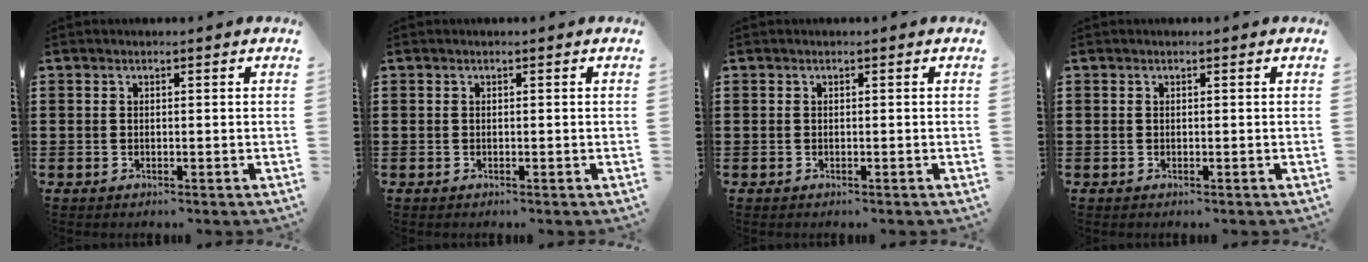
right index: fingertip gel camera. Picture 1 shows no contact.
{"total": 0.0}
{"total": 0.0}
{"total": 0.0}